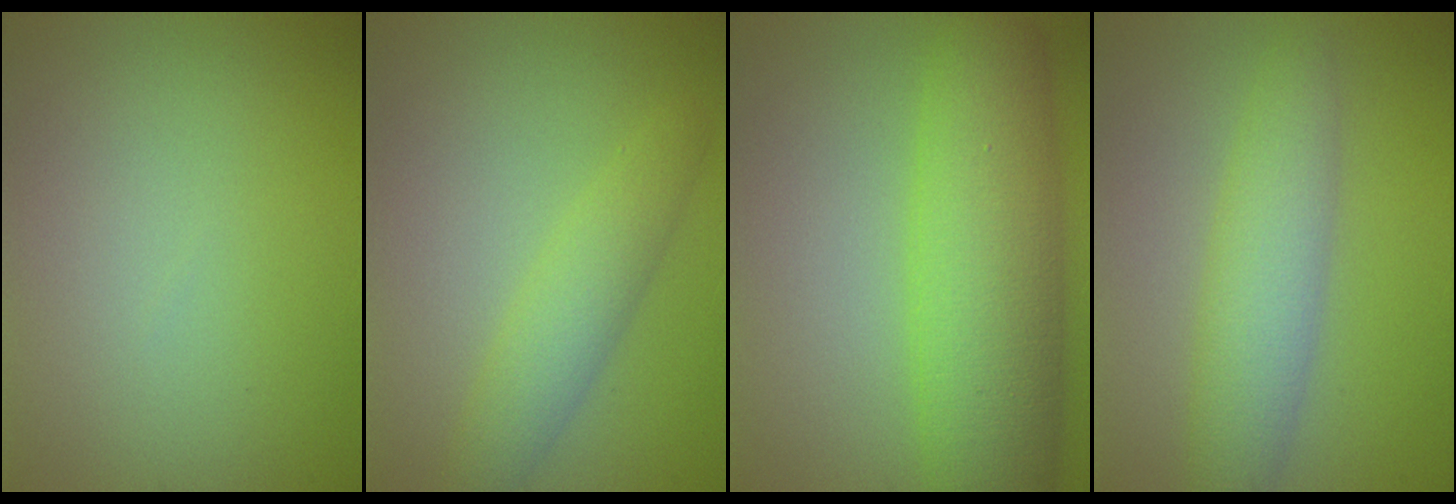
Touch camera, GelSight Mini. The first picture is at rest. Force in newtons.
{"total": 3.1, "press": 3.0, "slide": 0.1}
{"total": 8.8, "press": 8.8, "slide": 0.2}
{"total": 4.6, "press": 4.6, "slide": 0.3}